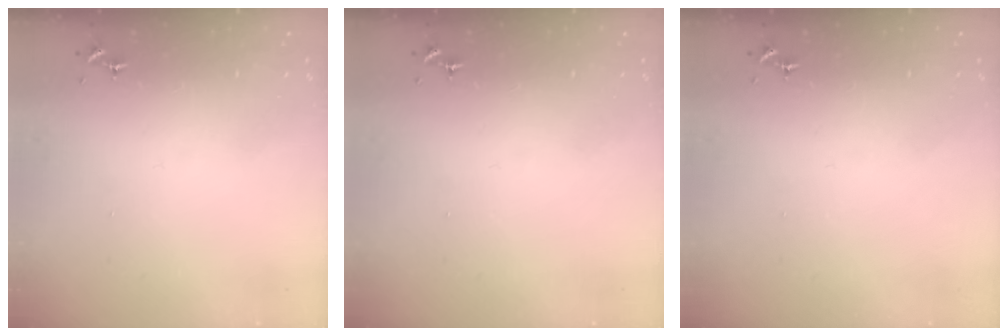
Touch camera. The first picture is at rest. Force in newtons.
{"total": 0.0}
{"total": 0.0}